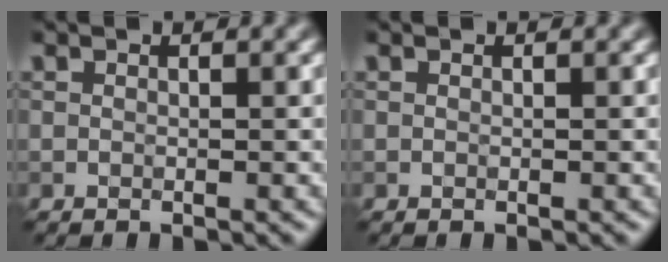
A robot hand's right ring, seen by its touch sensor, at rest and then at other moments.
{"total": 0.0}